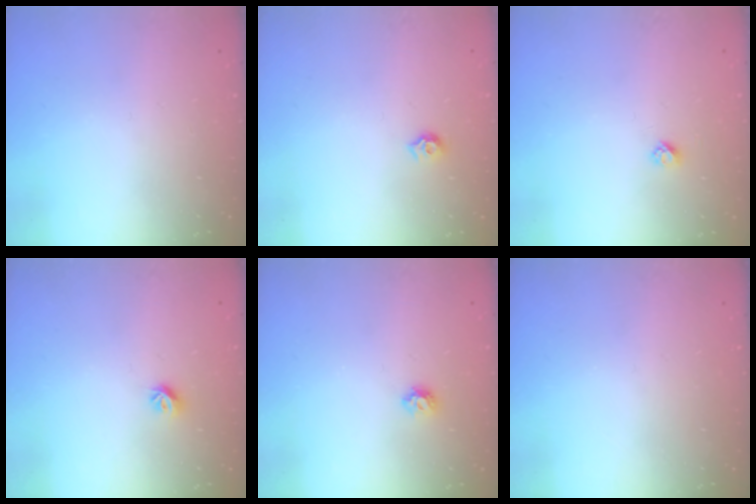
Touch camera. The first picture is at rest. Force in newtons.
{"total": 5.8, "press": 5.7, "slide": 0.8}
{"total": 2.7, "press": 2.6, "slide": 0.3}
{"total": 6.0, "press": 6.0, "slide": 0.7}
{"total": 4.9, "press": 4.8, "slide": 0.9}
{"total": 0.0}